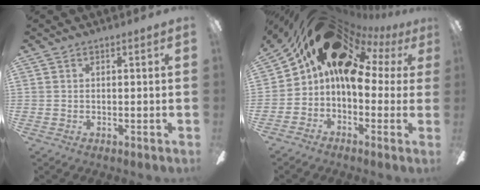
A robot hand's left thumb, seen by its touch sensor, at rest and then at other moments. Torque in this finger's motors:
{"motor_torque": [0.64, 3.50, 2.55, -0.22, 0.61]}